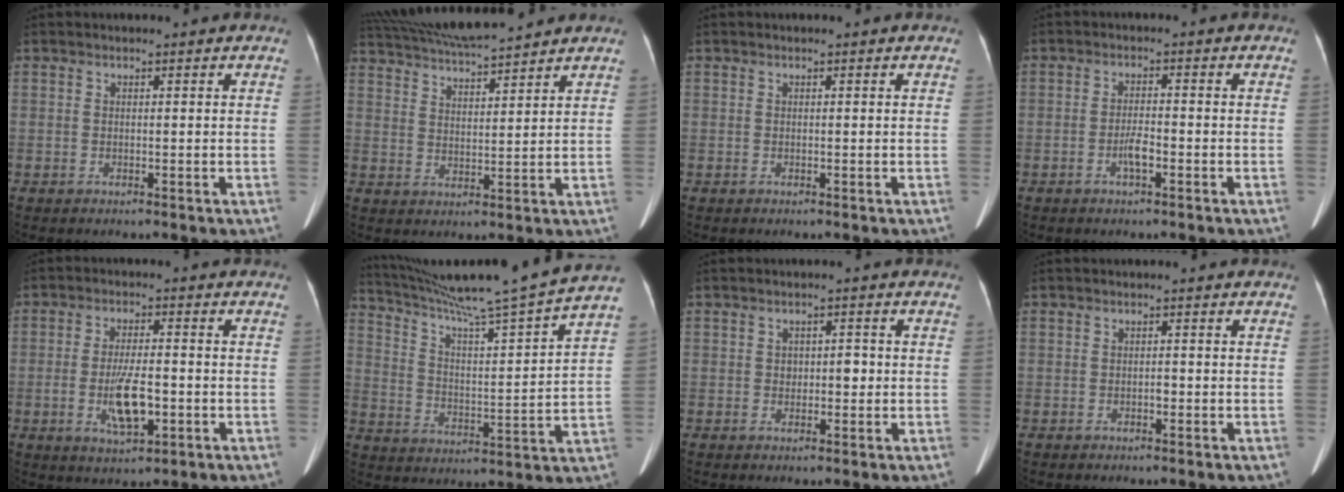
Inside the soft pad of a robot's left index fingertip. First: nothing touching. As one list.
[{"total": 12.7, "force": [11.7, 0.3, 5.1], "torque": [-0.108, 0.020, 0.196]}, {"total": 0.0}, {"total": 2.6, "force": [-1.3, 0.4, 2.2], "torque": [-0.042, 0.000, -0.025]}, {"total": 6.9, "force": [-1.9, 2.0, 6.4], "torque": [-0.122, -0.005, -0.028]}, {"total": 21.4, "force": [18.7, -2.4, 10.2], "torque": [-0.176, -0.035, 0.275]}, {"total": 2.4, "force": [-0.1, 1.5, 1.8], "torque": [-0.025, 0.010, 0.001]}, {"total": 0.7, "force": [-0.4, 0.3, 0.5], "torque": [-0.008, 0.001, -0.007]}]